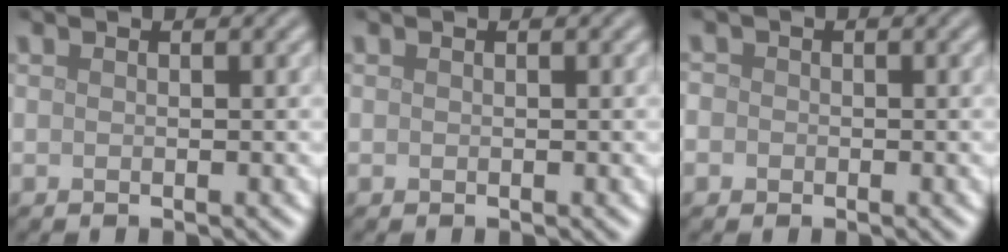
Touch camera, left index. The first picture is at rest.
{"total": 0.0}
{"total": 1.8, "force": [-0.2, 1.7, 0.6], "torque": [0.003, 0.008, -0.015]}